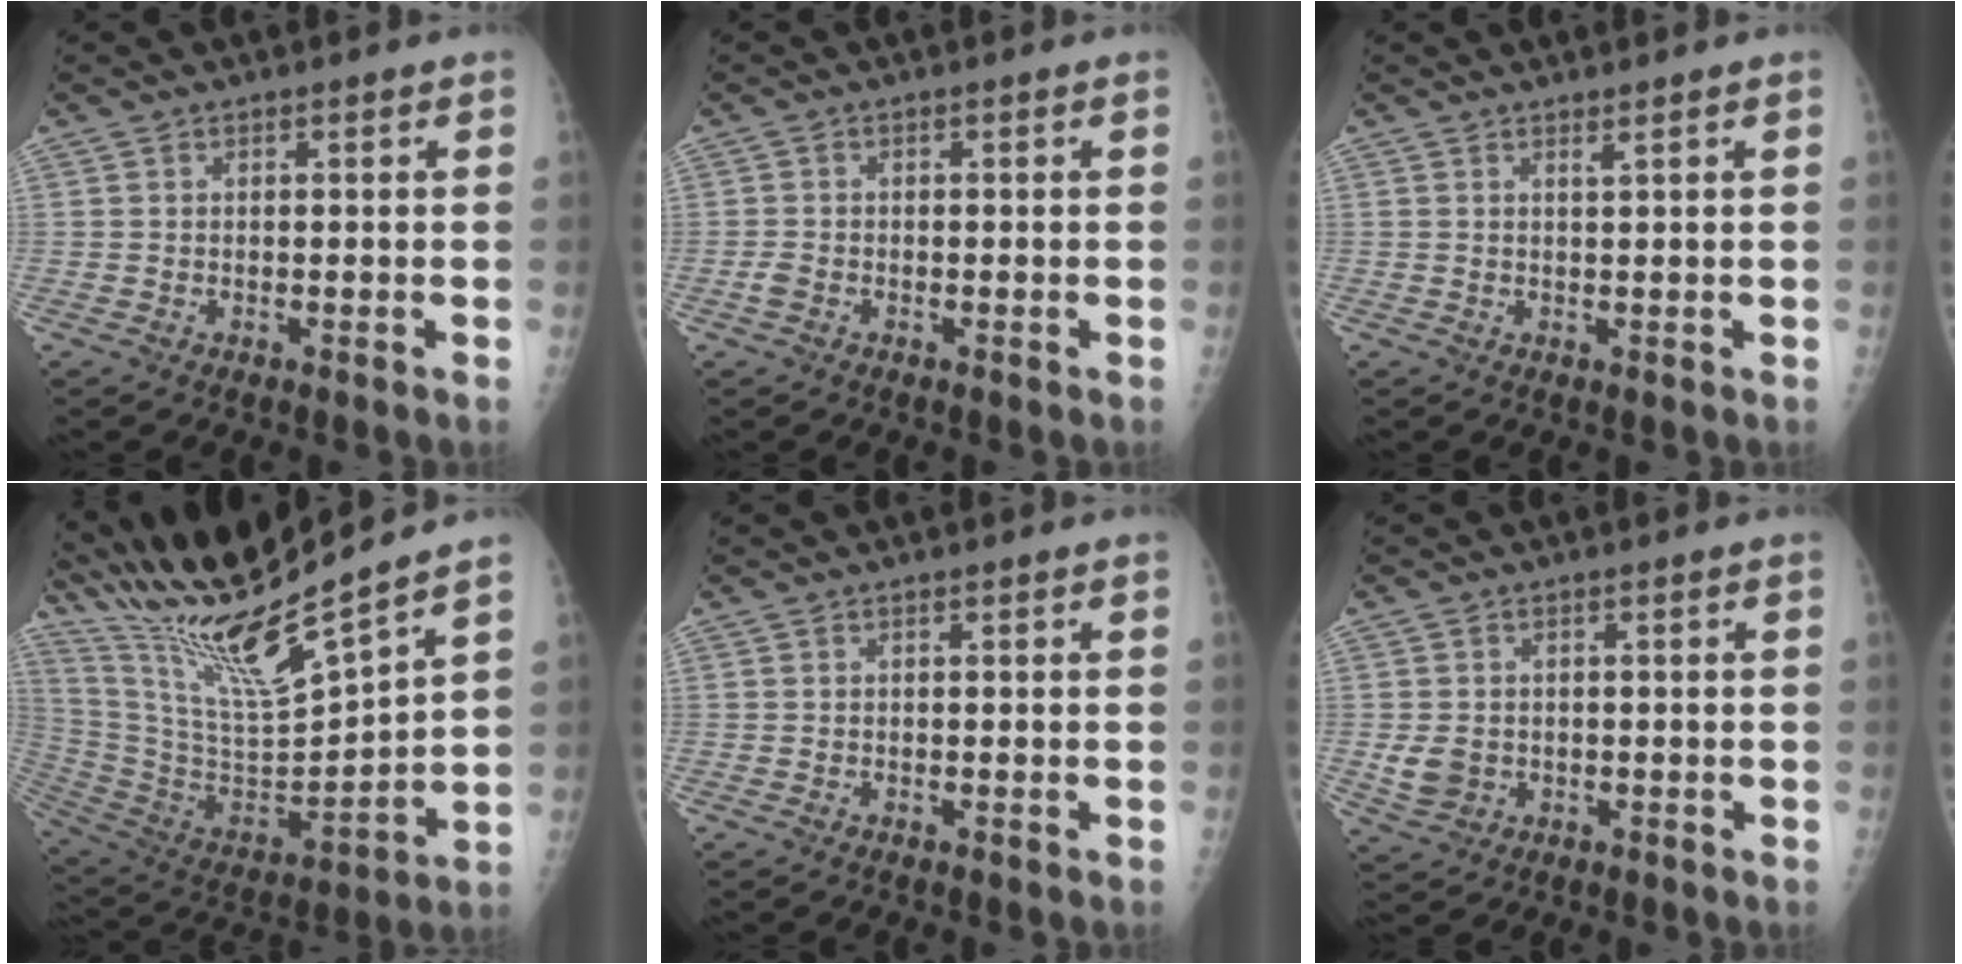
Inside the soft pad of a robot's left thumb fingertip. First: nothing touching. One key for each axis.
{"total": 1.8, "fx": -0.8, "fy": 1.3, "fz": 1.0, "tx": -0.022, "ty": 0.002, "tz": -0.016}
{"total": 0.7, "fx": 0.5, "fy": -0.2, "fz": 0.4, "tx": -0.010, "ty": -0.011, "tz": 0.009}
{"total": 21.1, "fx": 18.0, "fy": 0.5, "fz": 11.1, "tx": -0.190, "ty": -0.094, "tz": 0.345}
{"total": 0.0}
{"total": 4.5, "fx": -0.5, "fy": 3.8, "fz": 2.3, "tx": -0.036, "ty": 0.000, "tz": -0.001}